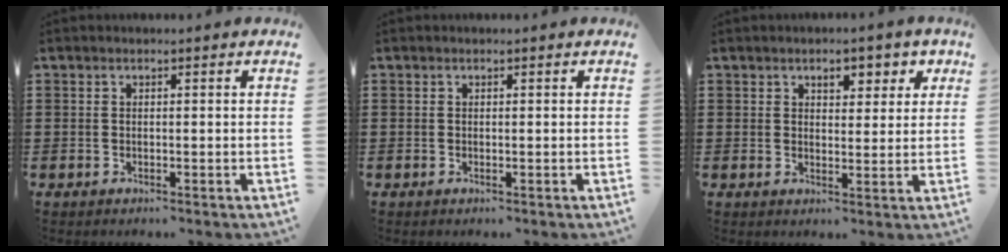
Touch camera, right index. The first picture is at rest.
{"total": 0.0}
{"total": 3.7, "force": [2.1, 2.2, 2.2], "torque": [-0.029, 0.001, 0.028]}